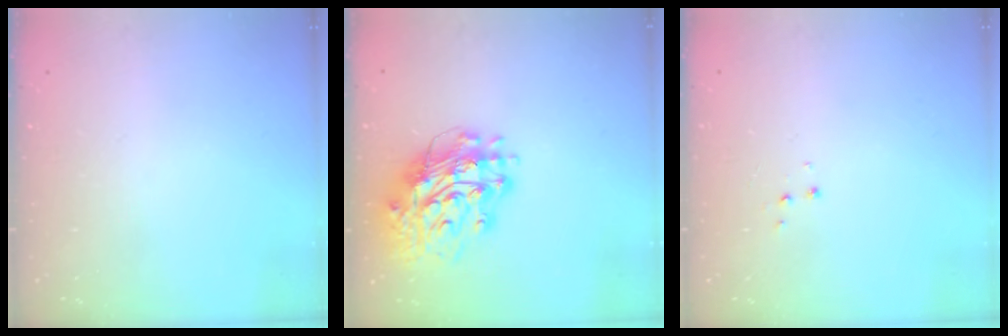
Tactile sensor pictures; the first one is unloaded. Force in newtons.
{"total": 15.8, "press": 15.7, "slide": 1.7}
{"total": 3.5, "press": 3.4, "slide": 0.5}